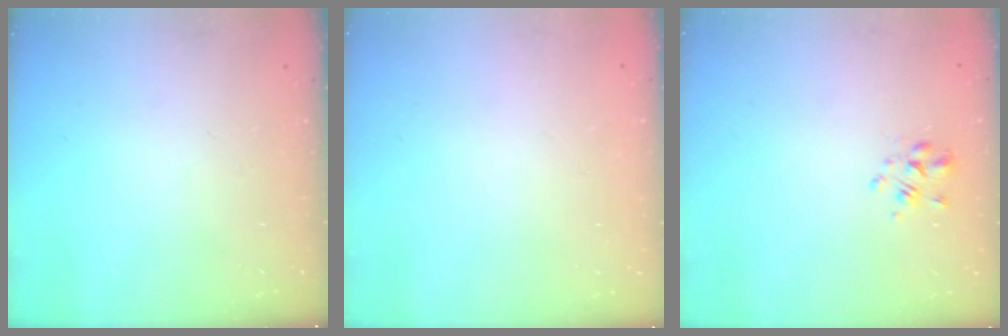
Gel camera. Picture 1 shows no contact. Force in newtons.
{"total": 1.9, "press": 1.9, "slide": 0.2}
{"total": 2.2, "press": 2.1, "slide": 0.6}